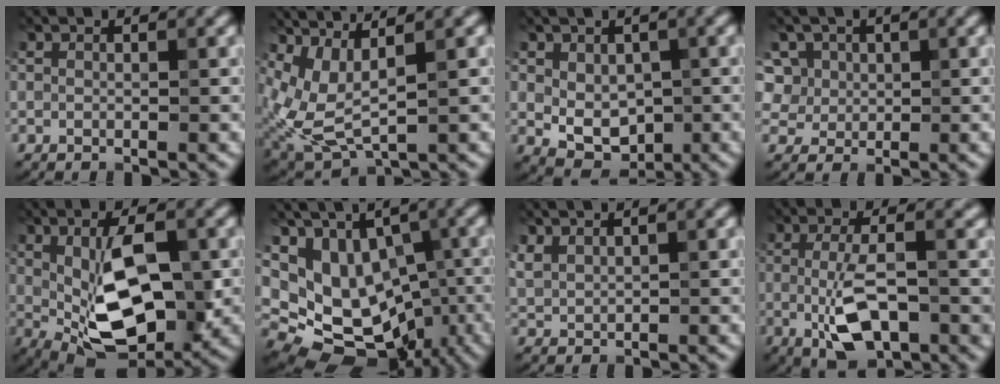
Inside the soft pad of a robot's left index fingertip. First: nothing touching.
{"total": 4.6, "force": [1.3, 1.7, 4.0], "torque": [-0.113, -0.005, 0.035]}
{"total": 3.3, "force": [-0.4, 2.5, 2.1], "torque": [-0.035, -0.010, -0.003]}
{"total": 5.9, "force": [2.6, 5.0, 1.9], "torque": [-0.039, 0.017, 0.028]}
{"total": 7.9, "force": [-0.4, 3.4, 7.2], "torque": [-0.121, -0.009, -0.005]}
{"total": 12.3, "force": [-1.5, 10.2, 6.7], "torque": [-0.110, 0.006, 0.002]}
{"total": 1.2, "force": [1.2, 0.2, 0.0], "torque": [-0.007, 0.005, 0.029]}
{"total": 4.6, "force": [-1.4, 1.6, 4.0], "torque": [-0.083, -0.013, -0.027]}